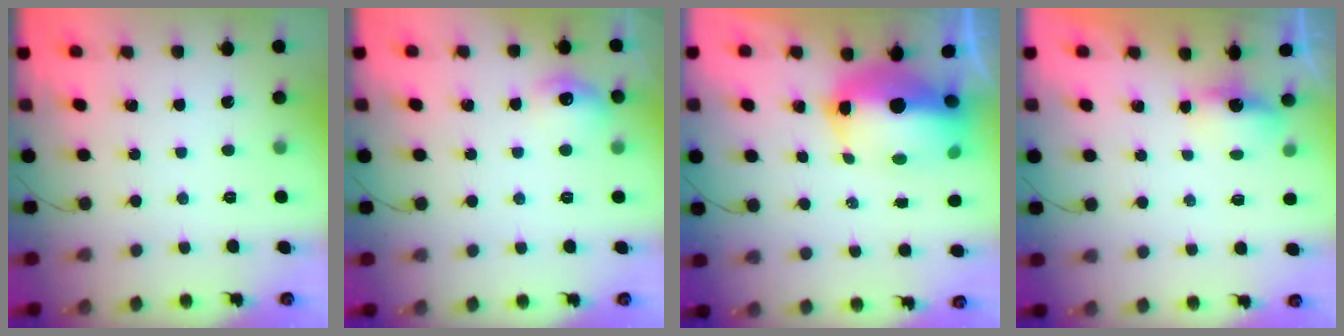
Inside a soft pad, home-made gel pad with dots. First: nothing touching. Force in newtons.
{"total": 8.5, "press": 8.5, "slide": 0.5}
{"total": 14.2, "press": 14.0, "slide": 2.1}
{"total": 6.4, "press": 4.0, "slide": 5.0}